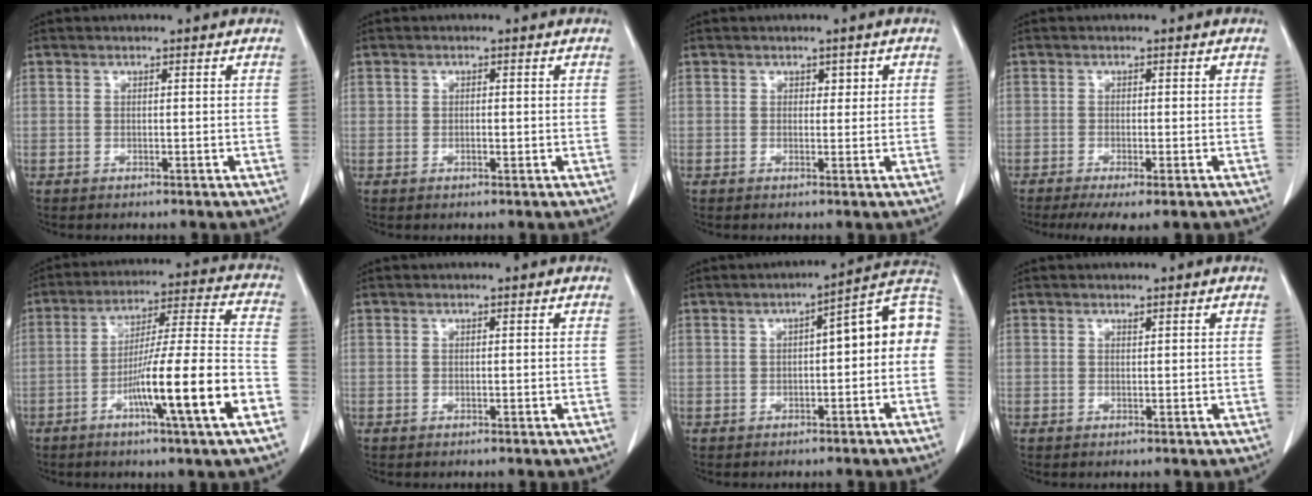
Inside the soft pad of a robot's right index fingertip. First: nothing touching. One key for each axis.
{"total": 1.0, "fx": -0.1, "fy": 0.6, "fz": 0.9, "tx": -0.016, "ty": 0.000, "tz": -0.003}
{"total": 1.4, "fx": 0.5, "fy": 1.0, "fz": 0.9, "tx": -0.005, "ty": -0.002, "tz": 0.005}
{"total": 4.8, "fx": -3.2, "fy": 0.8, "fz": 3.5, "tx": -0.056, "ty": -0.015, "tz": -0.049}
{"total": 16.3, "fx": -6.6, "fy": -0.5, "fz": 14.9, "tx": -0.251, "ty": -0.004, "tz": -0.110}
{"total": 0.0}
{"total": 10.2, "fx": 0.0, "fy": 2.7, "fz": 9.9, "tx": -0.134, "ty": 0.045, "tz": -0.003}
{"total": 0.0}